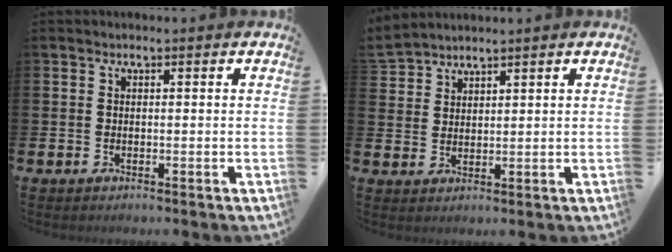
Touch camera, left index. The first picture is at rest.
{"total": 3.0, "force": [3.0, 0.1, -0.5], "torque": [0.002, -0.013, 0.057]}